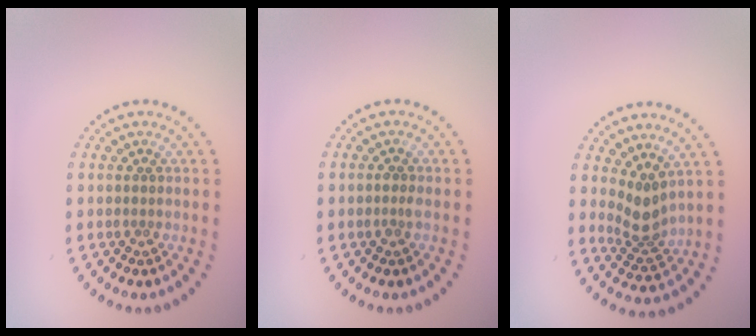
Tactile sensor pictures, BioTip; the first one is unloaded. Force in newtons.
{"total": 0.6, "press": 0.6, "slide": 0.2}
{"total": 2.9, "press": 2.0, "slide": 2.0}